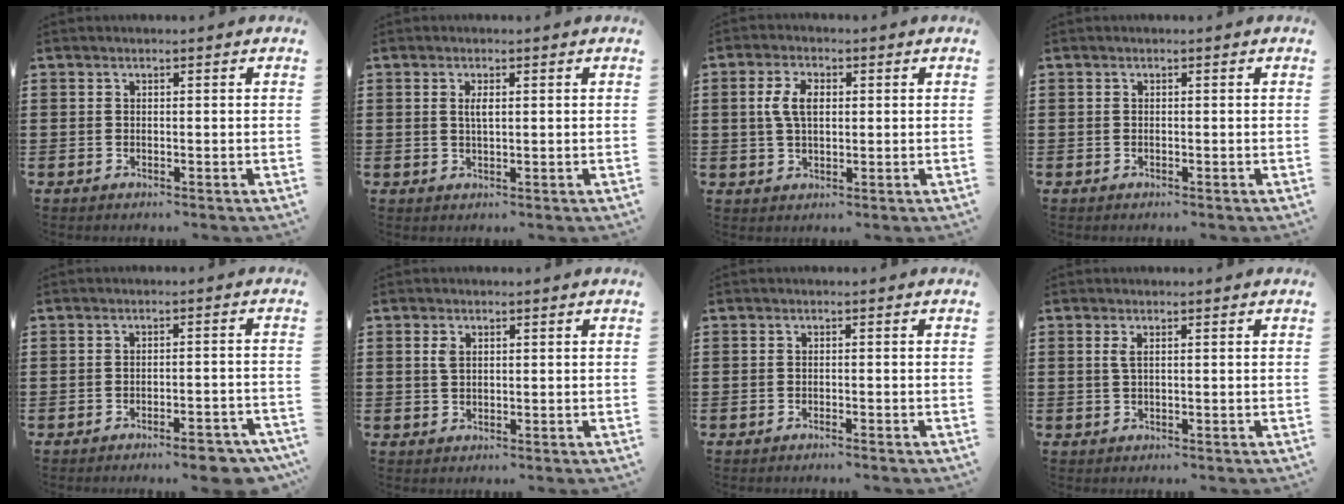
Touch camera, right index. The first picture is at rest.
{"total": 1.9, "force": [0.4, 0.6, 1.7], "torque": [-0.035, 0.003, 0.006]}
{"total": 4.9, "force": [0.7, 2.7, 4.0], "torque": [-0.092, 0.010, 0.008]}
{"total": 0.0}
{"total": 4.4, "force": [-3.7, 0.3, 2.2], "torque": [-0.035, -0.003, -0.068]}
{"total": 1.9, "force": [0.6, 1.1, 1.4], "torque": [-0.032, 0.006, 0.010]}
{"total": 0.7, "force": [-0.7, -0.1, 0.2], "torque": [-0.004, -0.002, -0.015]}
{"total": 1.2, "force": [0.3, 0.3, 1.2], "torque": [-0.024, 0.003, 0.005]}